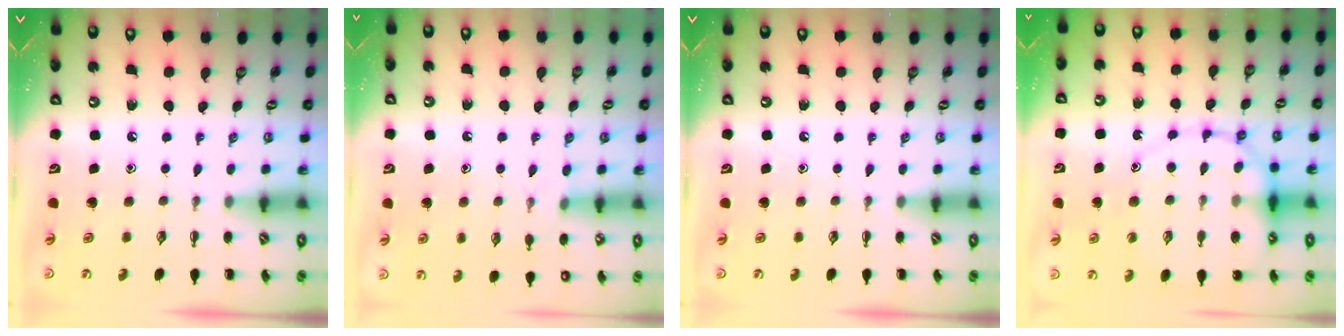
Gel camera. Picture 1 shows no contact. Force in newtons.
{"total": 8.8, "press": 8.7, "slide": 1.5}
{"total": 0.0}
{"total": 14.1, "press": 13.8, "slide": 2.9}